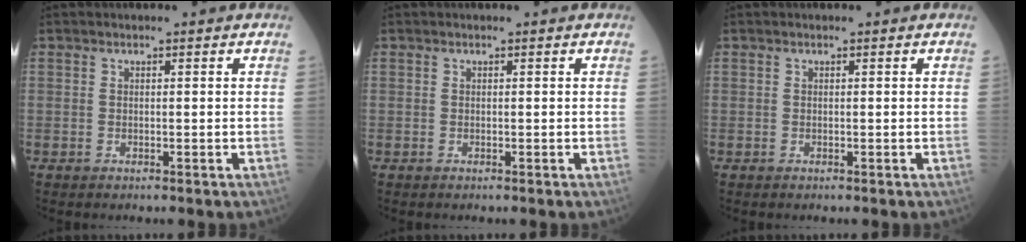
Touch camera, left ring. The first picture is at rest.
{"total": 0.0}
{"total": 0.0}